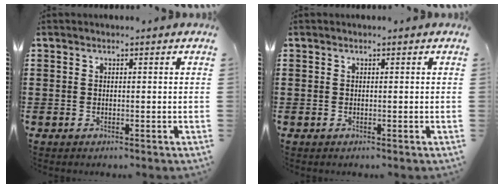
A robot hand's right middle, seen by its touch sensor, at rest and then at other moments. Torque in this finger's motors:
{"motor_torque": [-0.14, 0.13, 0.02, 0.00]}